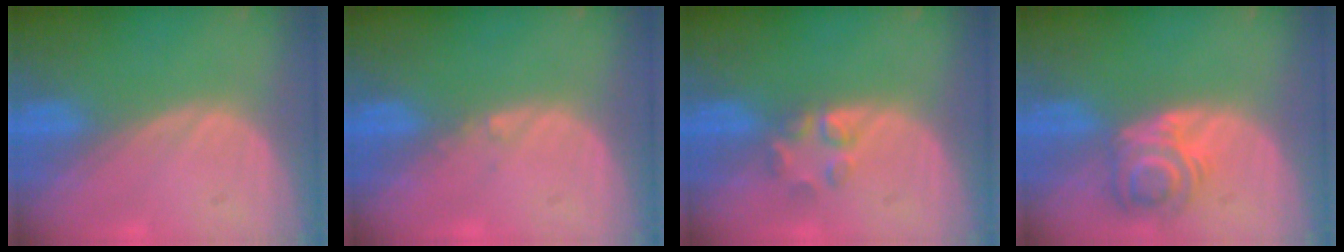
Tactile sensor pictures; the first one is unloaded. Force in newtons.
{"total": 0.6, "press": 0.5, "slide": 0.4}
{"total": 2.9, "press": 2.9, "slide": 0.3}
{"total": 5.6, "press": 5.3, "slide": 1.8}